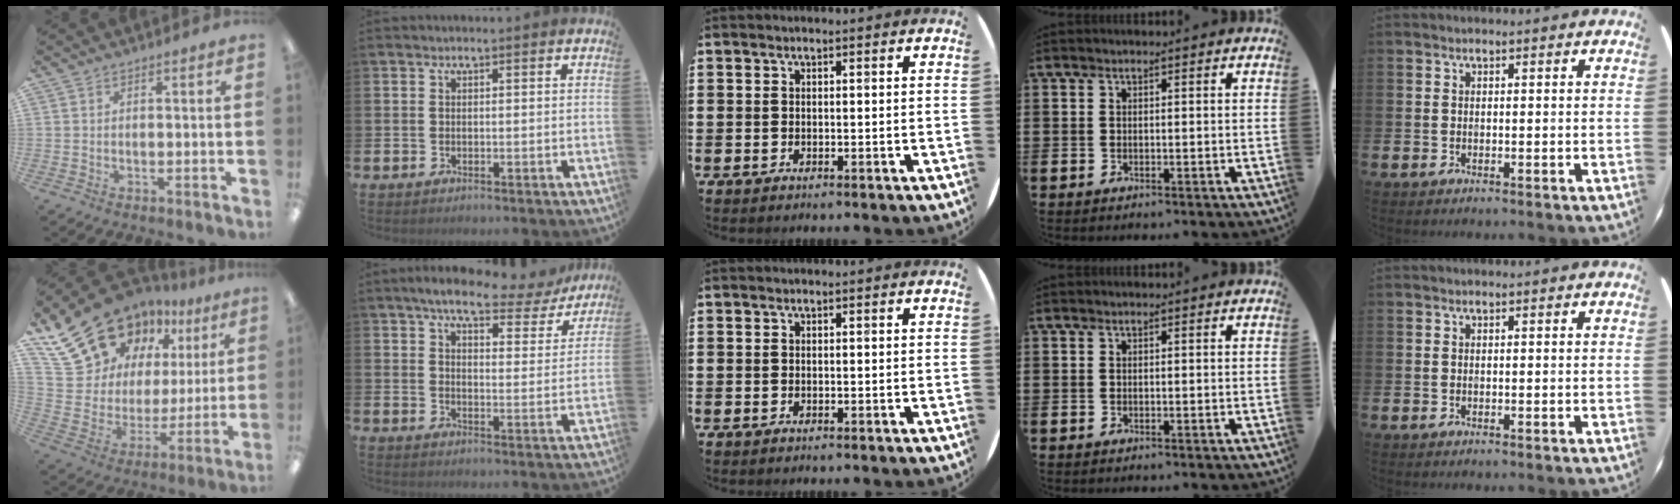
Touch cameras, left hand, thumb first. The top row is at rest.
{"thumb": {"total": 20.1, "force": [14.8, 11.5, 7.3], "torque": [-0.149, -0.093, 0.281]}, "index": {"total": 6.7, "force": [5.8, 1.6, 3.0], "torque": [-0.058, -0.032, 0.093]}}